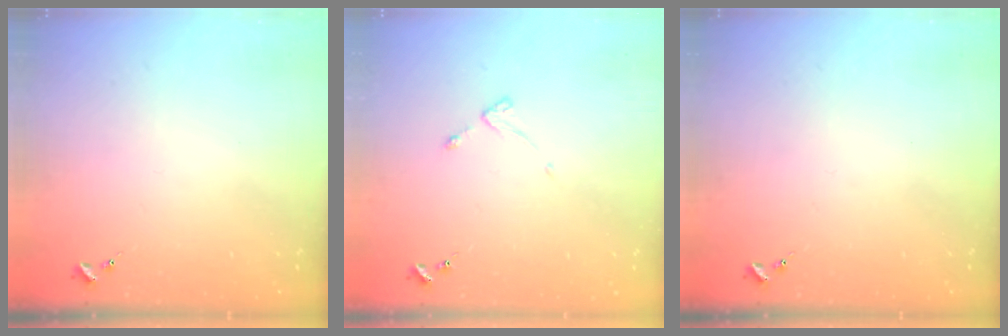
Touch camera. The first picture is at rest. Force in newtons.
{"total": 2.6, "press": 2.6, "slide": 0.5}
{"total": 0.0}